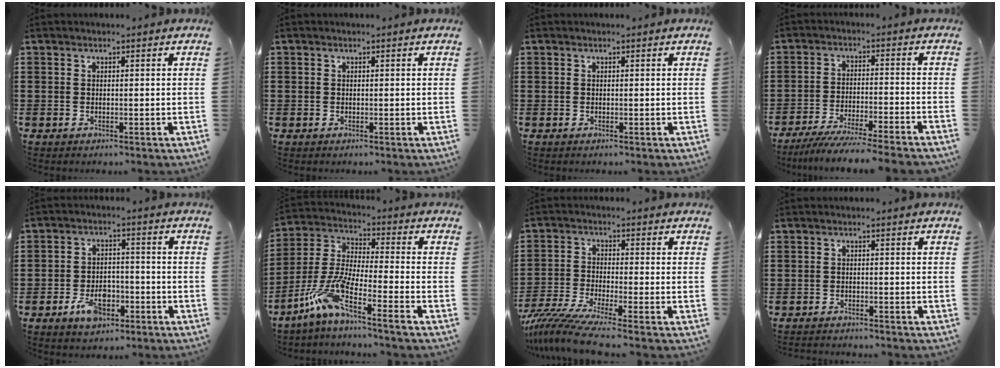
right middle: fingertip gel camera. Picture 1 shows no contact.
{"total": 0.5, "force": [-0.1, 0.5, -0.1], "torque": [0.002, 0.006, -0.005]}
{"total": 0.0}
{"total": 6.0, "force": [-5.6, -0.4, 2.0], "torque": [-0.042, -0.014, -0.110]}
{"total": 5.7, "force": [-3.2, 3.0, 3.7], "torque": [-0.080, 0.005, -0.062]}
{"total": 8.8, "force": [-6.3, 0.4, 6.0], "torque": [-0.150, -0.022, -0.133]}
{"total": 5.9, "force": [-4.9, 0.2, 3.2], "torque": [-0.087, -0.022, -0.101]}
{"total": 1.4, "force": [-1.4, 0.1, -0.1], "torque": [-0.003, 0.003, -0.031]}